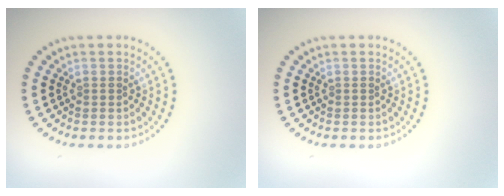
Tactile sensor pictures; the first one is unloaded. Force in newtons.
{"total": 0.0}